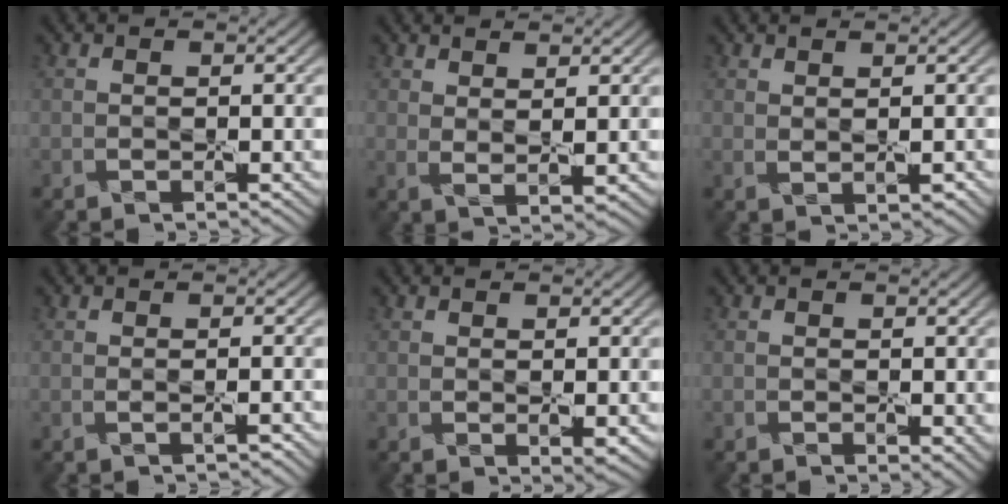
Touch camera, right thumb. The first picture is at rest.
{"total": 2.8, "force": [2.0, 0.6, 1.9], "torque": [-0.040, -0.006, 0.044]}
{"total": 1.3, "force": [0.9, 0.3, 0.9], "torque": [-0.021, -0.003, 0.021]}
{"total": 0.8, "force": [0.0, 0.1, 0.8], "torque": [-0.016, 0.004, -0.002]}
{"total": 1.4, "force": [0.5, 0.3, 1.2], "torque": [-0.025, -0.006, 0.014]}
{"total": 1.0, "force": [0.2, 0.5, 0.9], "torque": [-0.011, -0.005, 0.008]}